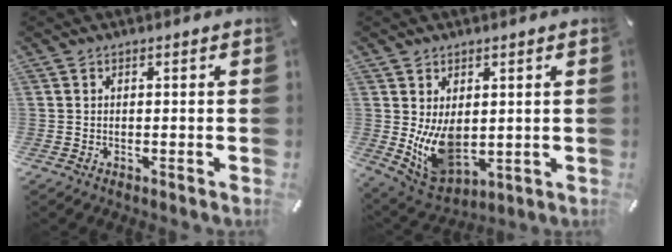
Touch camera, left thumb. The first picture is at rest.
{"total": 10.8, "force": [1.0, 7.4, 7.8], "torque": [-0.164, -0.017, 0.025]}